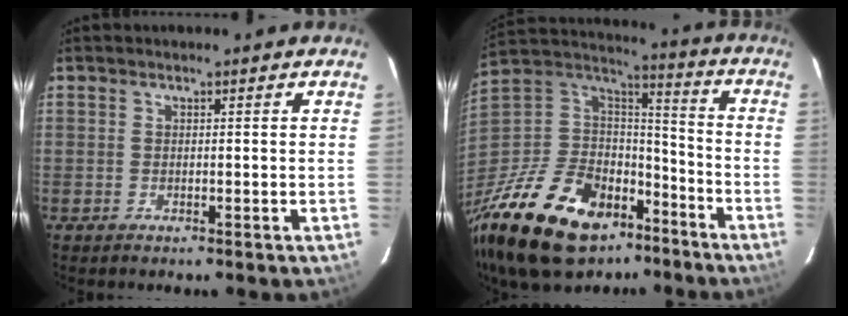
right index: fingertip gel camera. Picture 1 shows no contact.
{"total": 29.5, "force": [-18.4, 16.9, 15.7], "torque": [-0.343, 0.009, -0.286]}